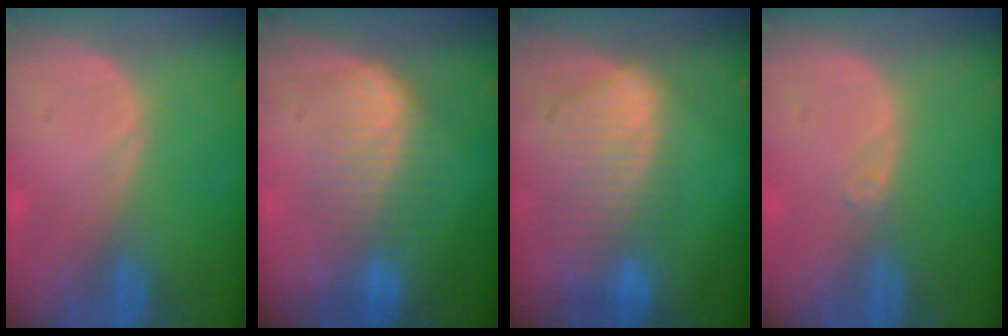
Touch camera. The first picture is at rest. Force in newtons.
{"total": 6.9, "press": 6.6, "slide": 1.8}
{"total": 9.6, "press": 8.3, "slide": 4.8}
{"total": 0.9, "press": 0.7, "slide": 0.6}